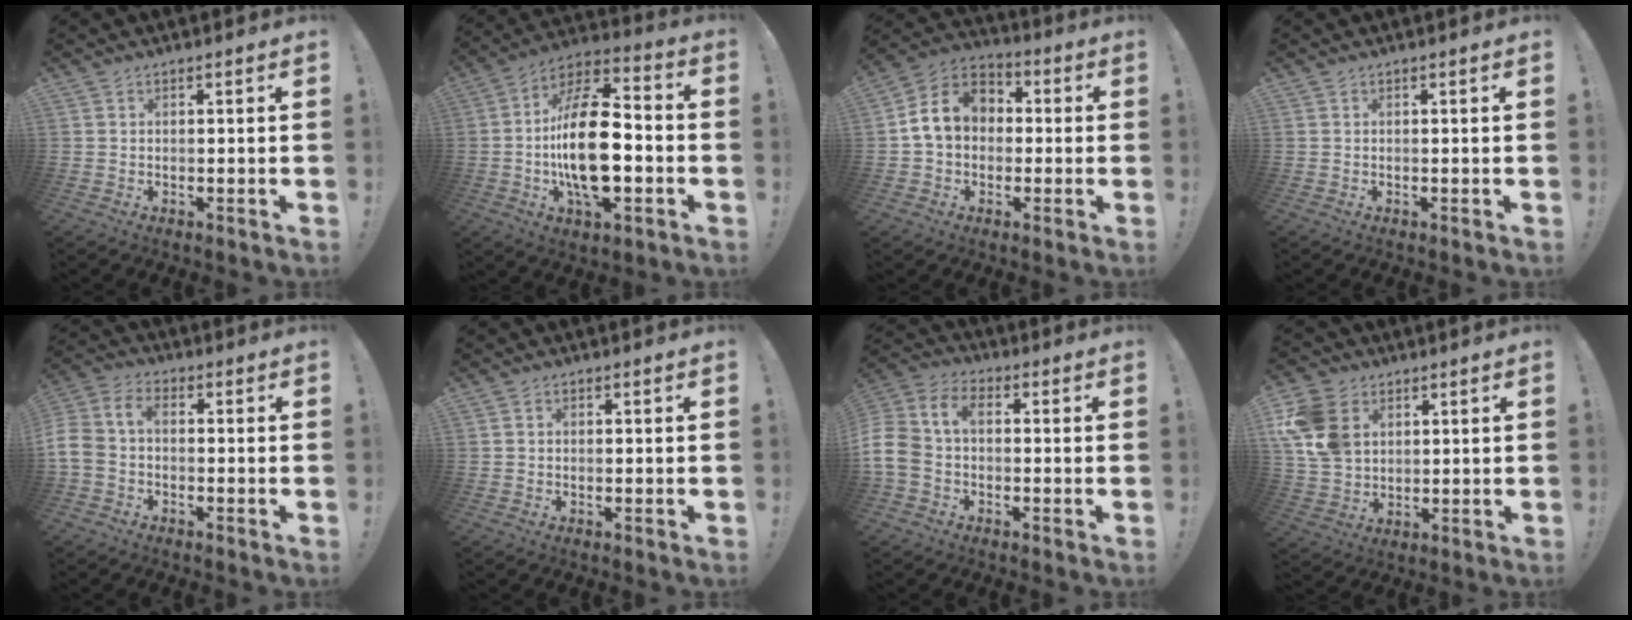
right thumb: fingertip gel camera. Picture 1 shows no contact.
{"total": 22.2, "force": [-3.6, 10.9, 19.0], "torque": [-0.346, 0.015, -0.059]}
{"total": 12.5, "force": [1.6, 10.0, 7.3], "torque": [-0.111, 0.011, 0.039]}
{"total": 0.0}
{"total": 7.4, "force": [-1.2, 4.9, 5.5], "torque": [-0.126, 0.006, -0.019]}
{"total": 0.6, "force": [-0.2, 0.5, 0.1], "torque": [-0.002, 0.001, -0.004]}
{"total": 11.1, "force": [-0.5, 7.7, 8.1], "torque": [-0.175, 0.014, -0.005]}
{"total": 14.5, "force": [4.7, 11.1, 8.0], "torque": [-0.159, -0.014, 0.095]}